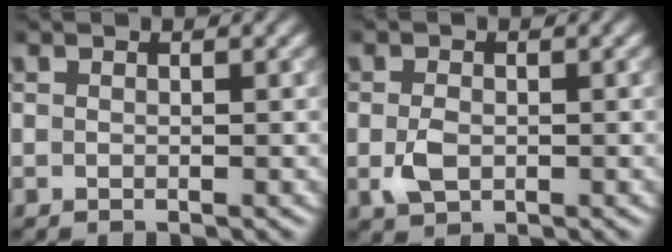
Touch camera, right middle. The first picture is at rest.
{"total": 2.3, "force": [-0.3, 1.6, 1.7], "torque": [-0.037, -0.004, -0.005]}